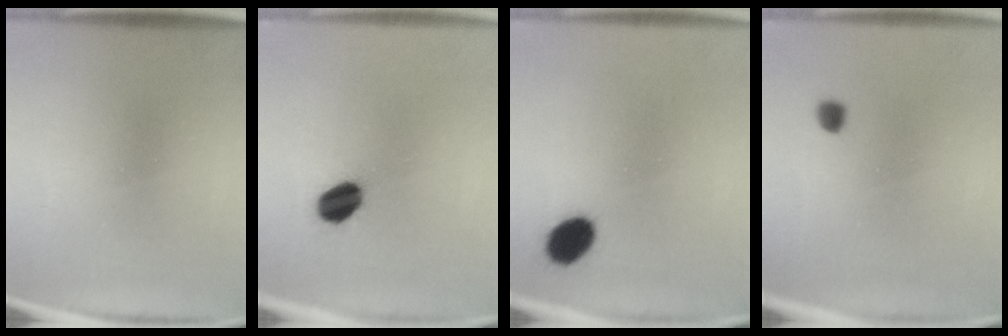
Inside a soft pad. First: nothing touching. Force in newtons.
{"total": 7.5}
{"total": 7.1}
{"total": 1.0}